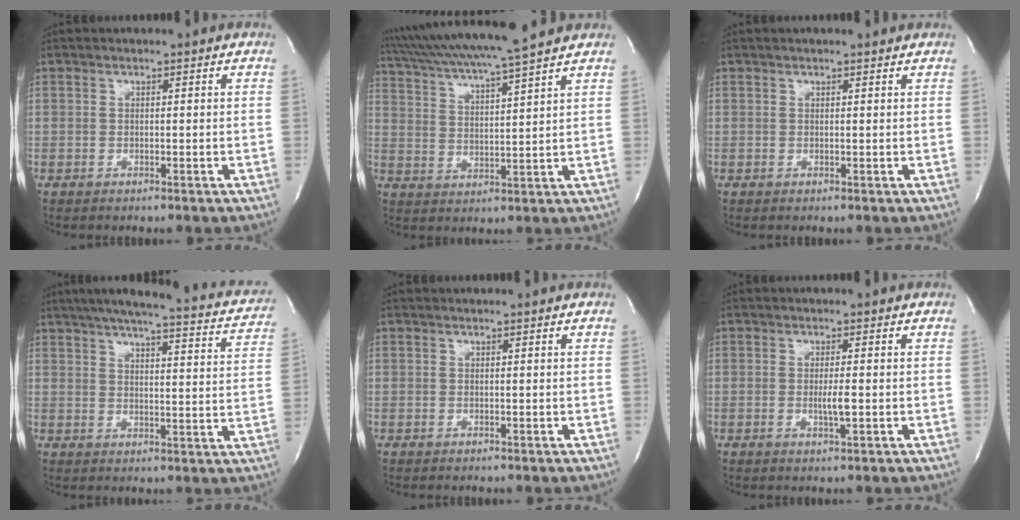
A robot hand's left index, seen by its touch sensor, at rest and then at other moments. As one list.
[{"total": 14.3, "force": [12.4, -1.2, 7.0], "torque": [-0.132, 0.012, 0.195]}, {"total": 1.3, "force": [1.1, 0.2, 0.8], "torque": [-0.011, 0.008, 0.011]}, {"total": 24.7, "force": [21.2, 4.1, 11.9], "torque": [-0.177, -0.019, 0.247]}, {"total": 0.0}, {"total": 2.2, "force": [-0.8, -0.1, 2.1], "torque": [-0.041, -0.011, -0.013]}]